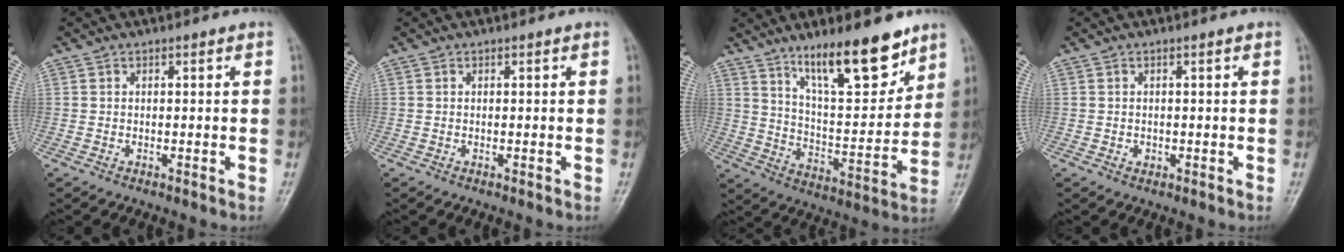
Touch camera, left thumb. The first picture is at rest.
{"total": 0.0}
{"total": 16.8, "force": [11.5, 5.1, 11.2], "torque": [-0.140, -0.076, 0.199]}
{"total": 1.1, "force": [-0.2, 0.9, 0.5], "torque": [0.001, 0.001, -0.002]}